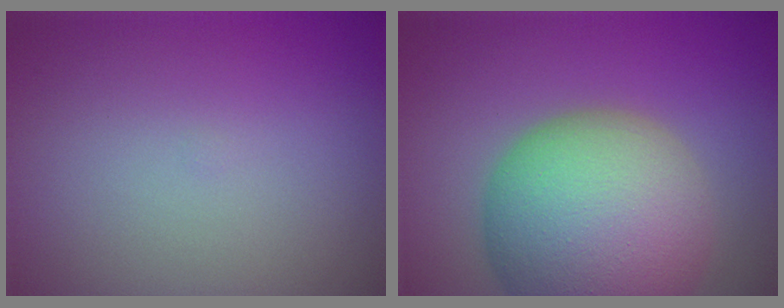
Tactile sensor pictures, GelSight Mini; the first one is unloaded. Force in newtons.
{"total": 13.3, "press": 13.3, "slide": 0.7}